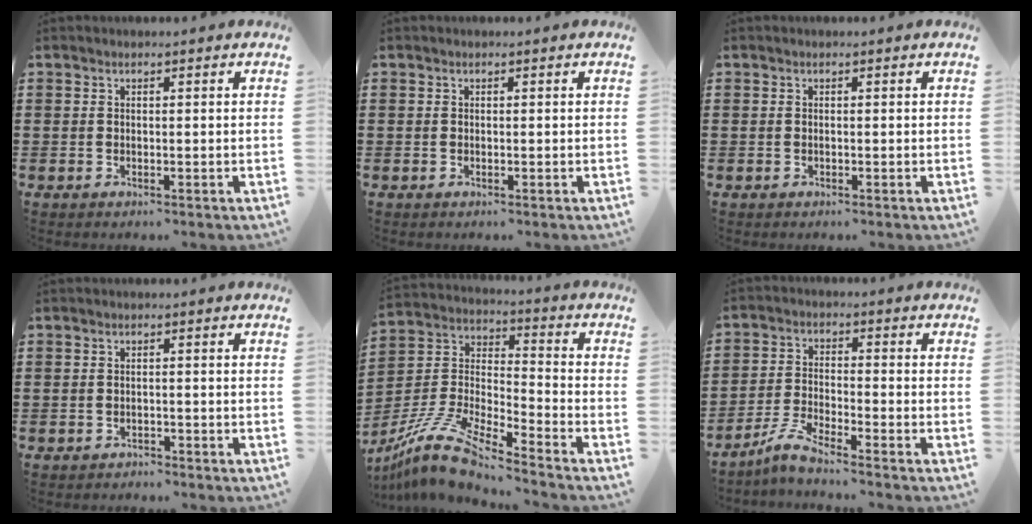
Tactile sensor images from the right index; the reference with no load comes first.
{"total": 0.0}
{"total": 0.0}
{"total": 1.1, "force": [-1.1, 0.1, -0.1], "torque": [-0.003, 0.001, -0.025]}
{"total": 11.2, "force": [-9.7, 1.5, 5.5], "torque": [-0.130, 0.003, -0.199]}
{"total": 4.9, "force": [-4.3, -0.1, 2.4], "torque": [-0.069, -0.014, -0.088]}